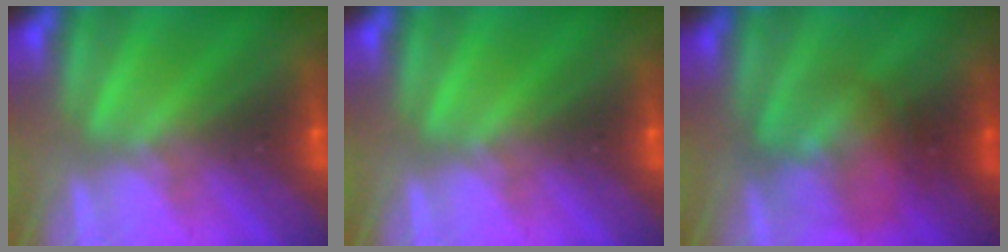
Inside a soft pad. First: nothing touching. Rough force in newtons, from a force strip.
{"total": 0.0}
{"total": 2.3}